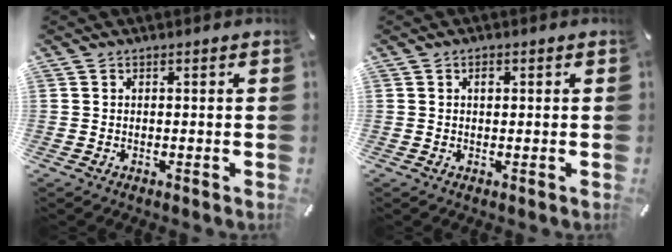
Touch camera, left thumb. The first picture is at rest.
{"total": 1.1, "force": [0.3, 0.8, 0.7], "torque": [-0.008, 0.001, 0.003]}